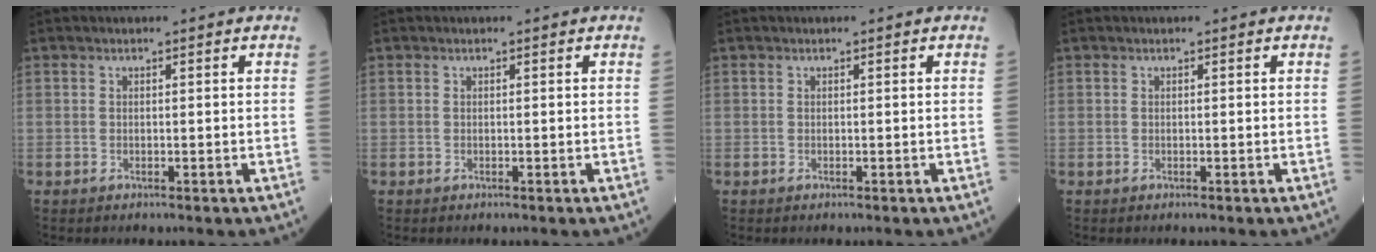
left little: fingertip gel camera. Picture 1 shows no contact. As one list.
[{"total": 0.0}, {"total": 0.0}, {"total": 0.0}]